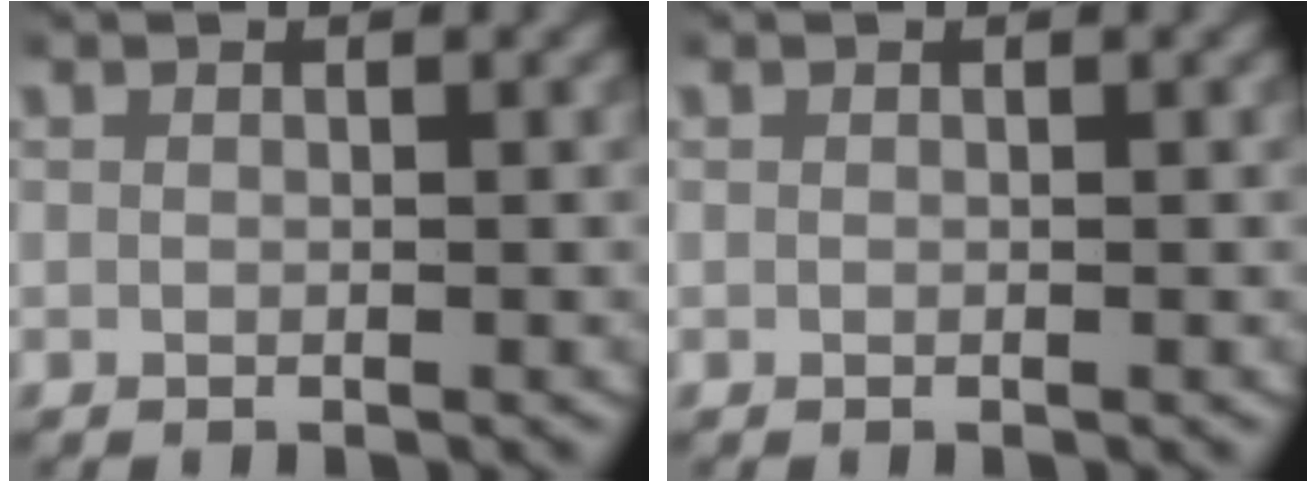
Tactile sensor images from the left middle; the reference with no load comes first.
{"total": 0.0}